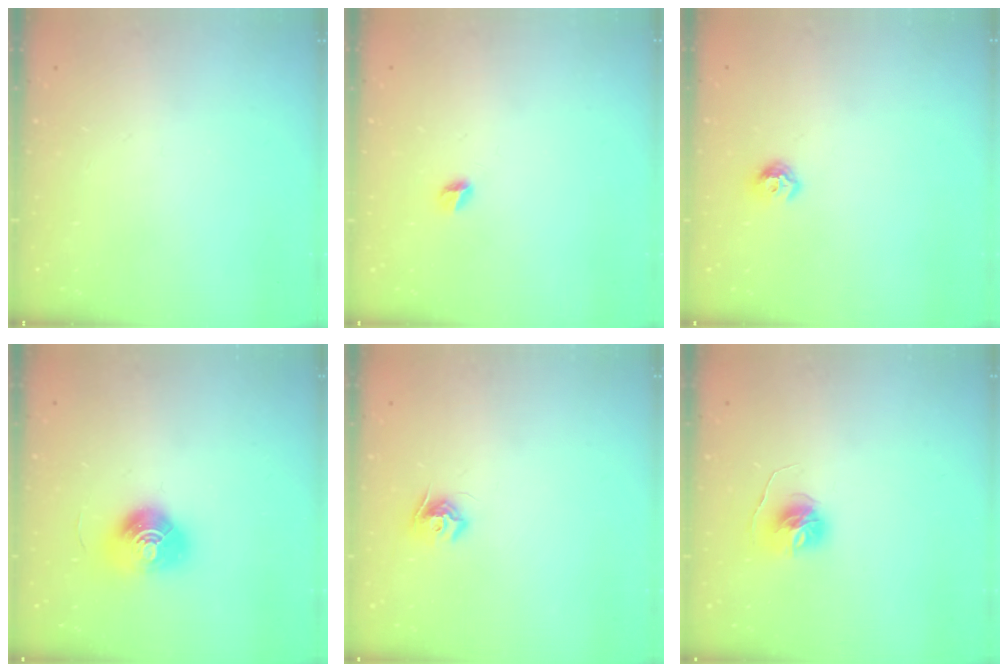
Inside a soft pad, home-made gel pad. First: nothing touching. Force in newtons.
{"total": 4.9, "press": 4.9, "slide": 0.5}
{"total": 6.5, "press": 6.5, "slide": 0.7}
{"total": 10.4, "press": 10.4, "slide": 0.3}
{"total": 8.2, "press": 8.2, "slide": 0.1}
{"total": 6.4, "press": 6.4, "slide": 0.6}